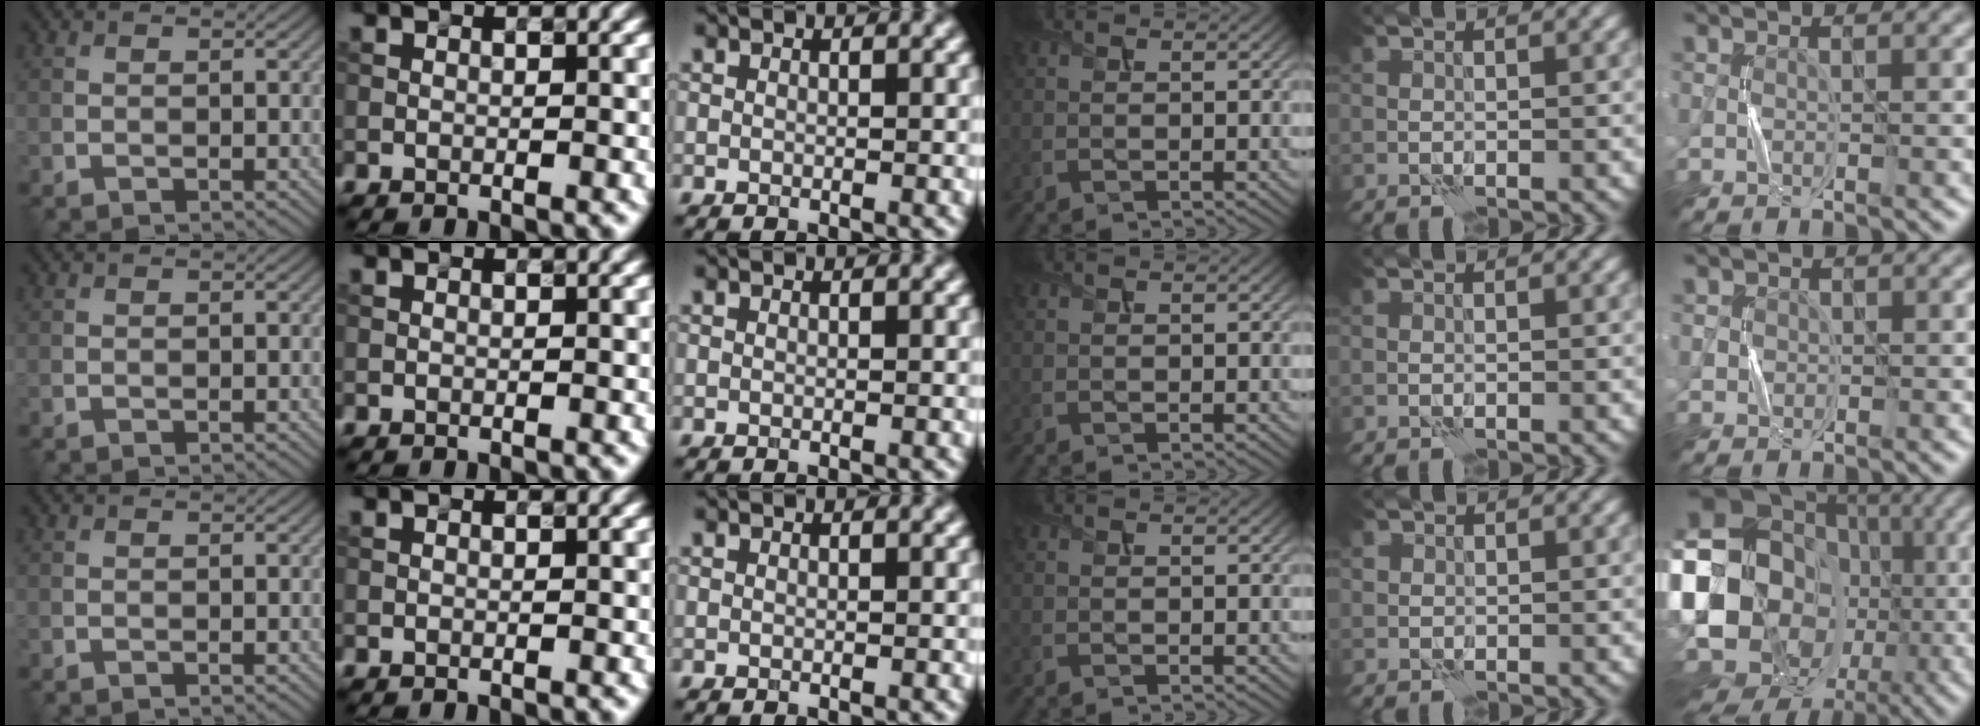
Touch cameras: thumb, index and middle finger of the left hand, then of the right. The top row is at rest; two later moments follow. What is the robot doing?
{"motion": "press", "object": "button"}